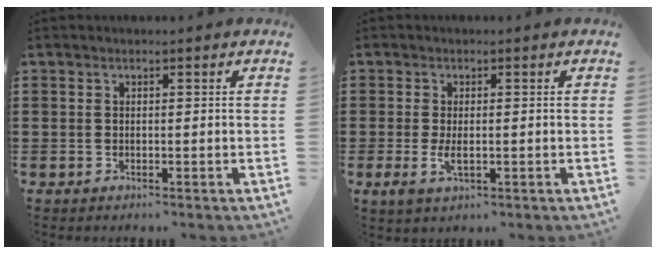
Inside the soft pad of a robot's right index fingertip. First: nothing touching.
{"total": 3.0, "force": [-0.3, 1.3, 2.7], "torque": [-0.063, -0.005, -0.009]}